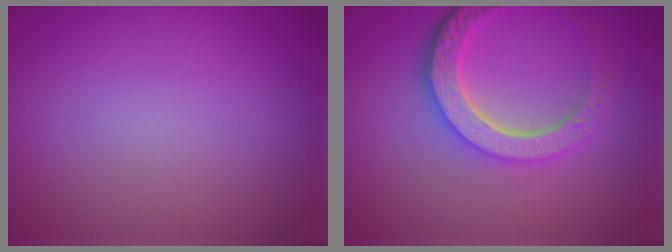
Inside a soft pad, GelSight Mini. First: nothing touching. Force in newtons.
{"total": 5.6, "press": 4.3, "slide": 3.6}